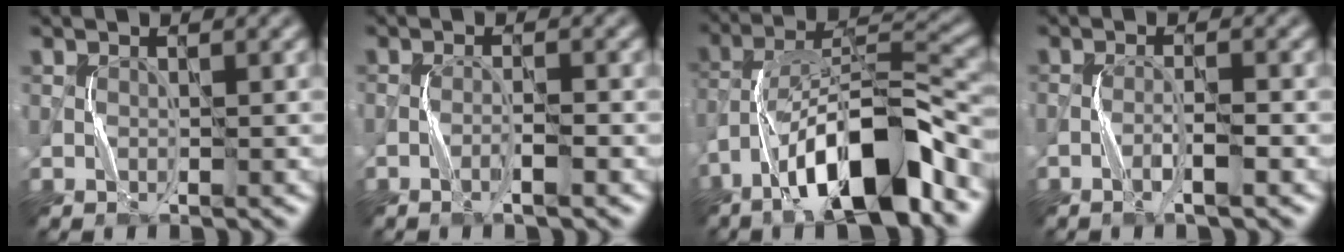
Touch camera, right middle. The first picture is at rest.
{"total": 1.7, "force": [-1.1, 0.0, 1.4], "torque": [-0.027, 0.008, -0.021]}
{"total": 11.7, "force": [-7.0, 3.1, 8.9], "torque": [-0.146, 0.021, -0.124]}
{"total": 2.2, "force": [-1.3, 0.1, 1.8], "torque": [-0.036, 0.008, -0.027]}